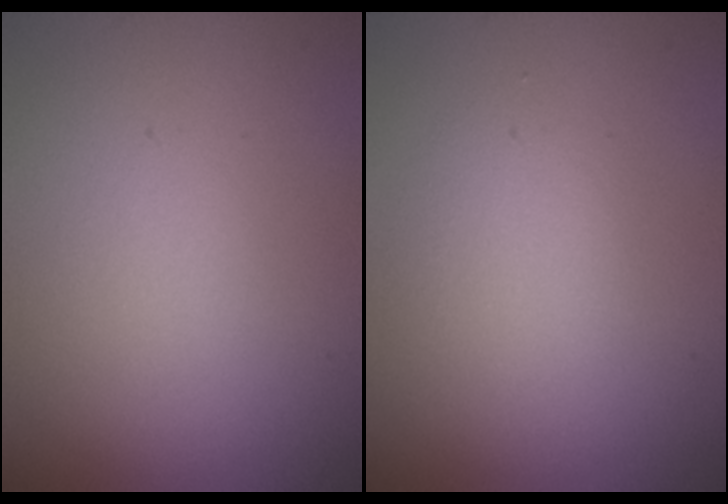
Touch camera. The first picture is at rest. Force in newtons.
{"total": 1.7, "press": 1.7, "slide": 0.2}